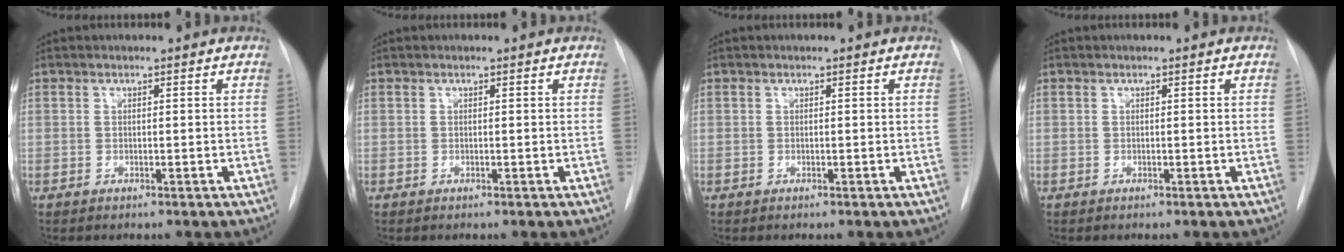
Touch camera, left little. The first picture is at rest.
{"total": 0.0}
{"total": 0.0}
{"total": 0.0}